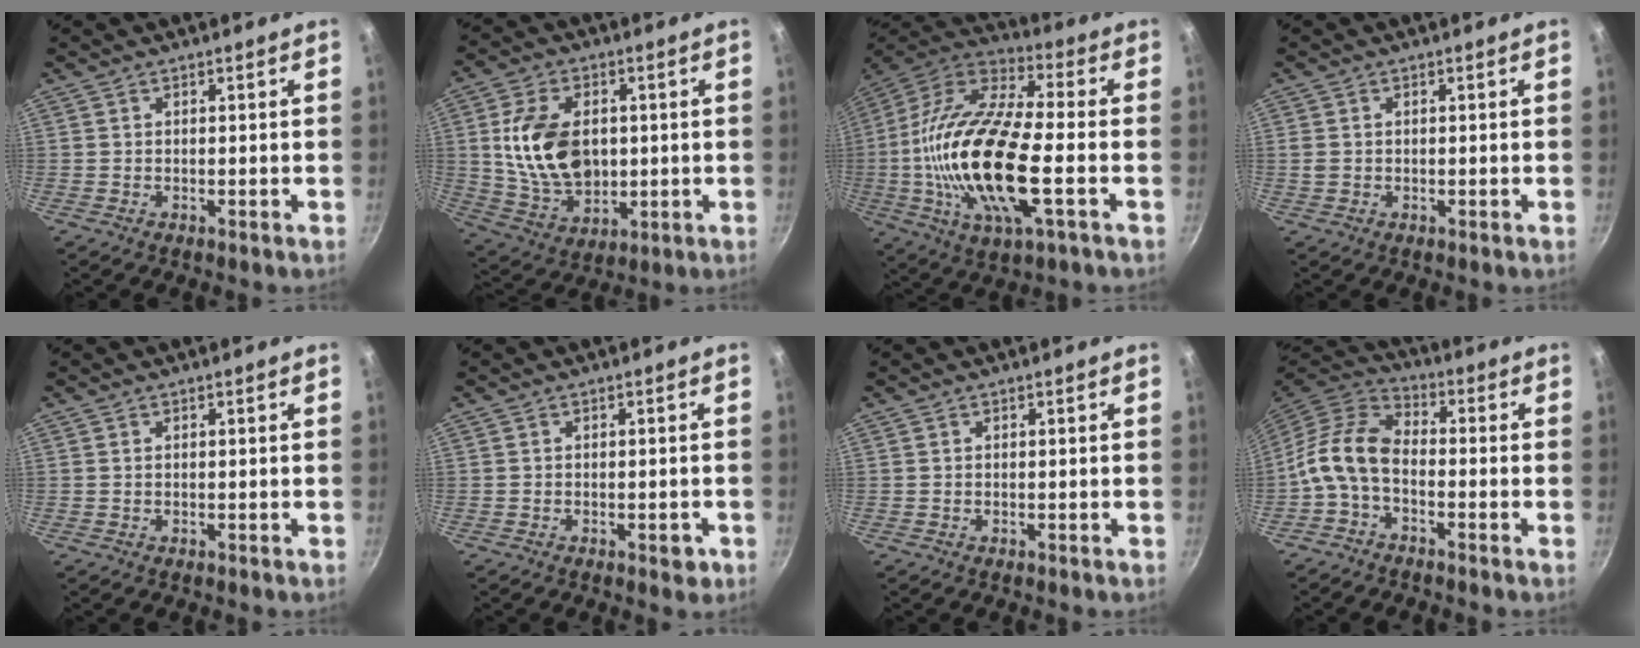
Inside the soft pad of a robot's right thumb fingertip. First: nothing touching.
{"total": 16.0, "force": [1.5, 10.8, 11.7], "torque": [-0.196, -0.009, 0.038]}
{"total": 24.9, "force": [-3.8, 9.2, 22.8], "torque": [-0.450, 0.020, -0.085]}
{"total": 1.8, "force": [0.1, 1.5, 0.9], "torque": [-0.018, 0.003, 0.003]}
{"total": 0.0}
{"total": 2.3, "force": [-1.0, 1.1, 1.7], "torque": [-0.012, 0.009, -0.008]}
{"total": 0.0}
{"total": 9.8, "force": [-2.5, 5.7, 7.5], "torque": [-0.149, 0.042, -0.065]}